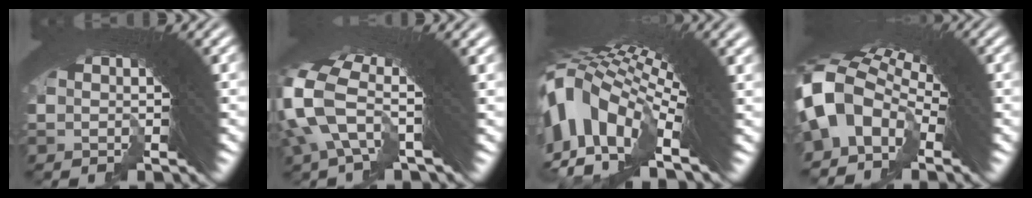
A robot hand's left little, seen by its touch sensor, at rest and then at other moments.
{"total": 4.6, "force": [0.5, 1.7, 4.2], "torque": [-0.110, -0.017, 0.014]}
{"total": 10.2, "force": [-1.2, 5.6, 8.4], "torque": [-0.164, -0.012, -0.021]}
{"total": 8.6, "force": [0.8, 6.2, 5.9], "torque": [-0.124, -0.007, 0.007]}